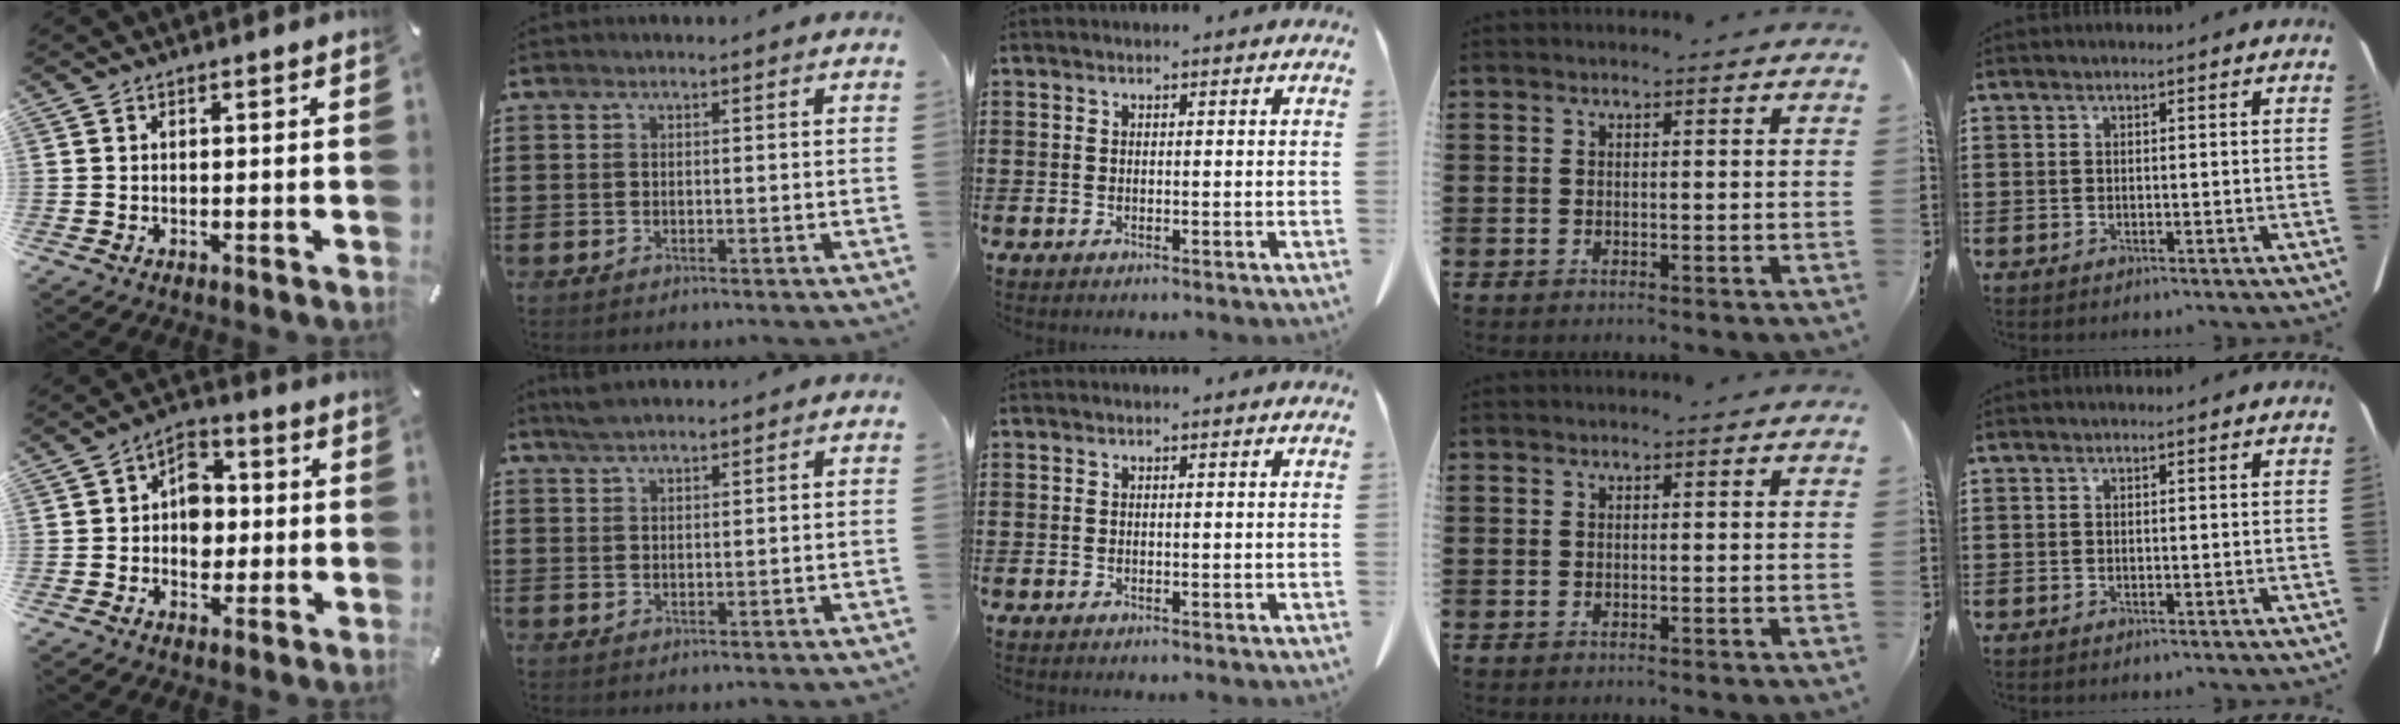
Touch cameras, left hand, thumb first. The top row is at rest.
{"thumb": {"total": 7.4, "force": [-0.6, 6.2, 4.0], "torque": [-0.057, 0.011, -0.011]}, "index": {"total": 2.5, "force": [2.3, 0.4, 1.1], "torque": [-0.025, 0.003, 0.043]}}